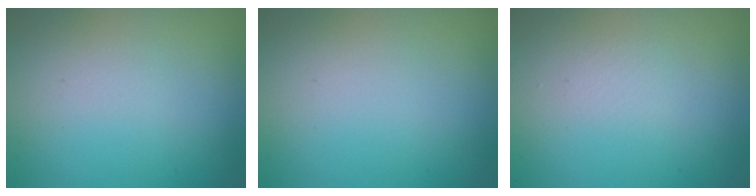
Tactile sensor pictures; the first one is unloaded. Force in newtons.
{"total": 0.0}
{"total": 0.6, "press": 0.6, "slide": 0.0}